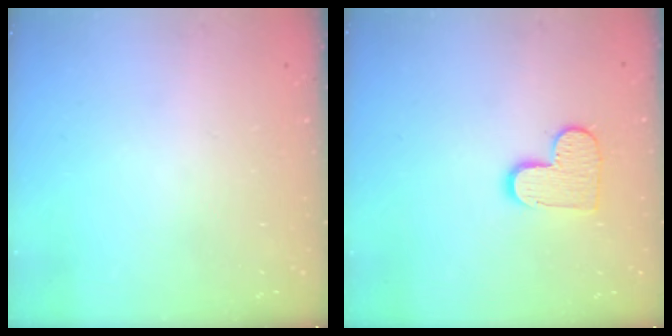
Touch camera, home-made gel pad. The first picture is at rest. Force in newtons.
{"total": 10.0, "press": 10.0, "slide": 0.7}